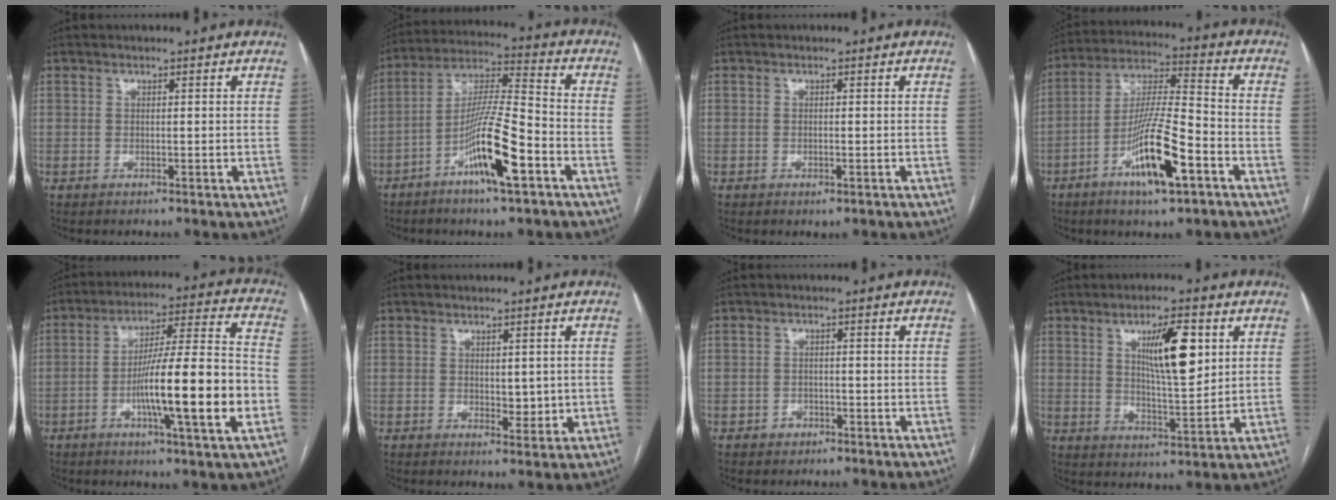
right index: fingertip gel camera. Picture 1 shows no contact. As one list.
[{"total": 12.8, "force": [-5.8, 0.9, 11.3], "torque": [-0.214, 0.000, -0.107]}, {"total": 1.0, "force": [-0.5, 0.3, 0.8], "torque": [-0.017, -0.004, -0.003]}, {"total": 13.6, "force": [-6.2, 1.8, 11.9], "torque": [-0.225, -0.007, -0.112]}, {"total": 17.3, "force": [-4.6, 0.4, 16.6], "torque": [-0.274, 0.001, -0.075]}, {"total": 2.9, "force": [0.2, 1.7, 2.3], "torque": [-0.029, -0.007, 0.009]}, {"total": 1.7, "force": [-1.0, 1.3, 0.4], "torque": [-0.005, 0.006, -0.017]}, {"total": 9.9, "force": [3.5, 2.1, 9.0], "torque": [-0.151, -0.001, 0.061]}]